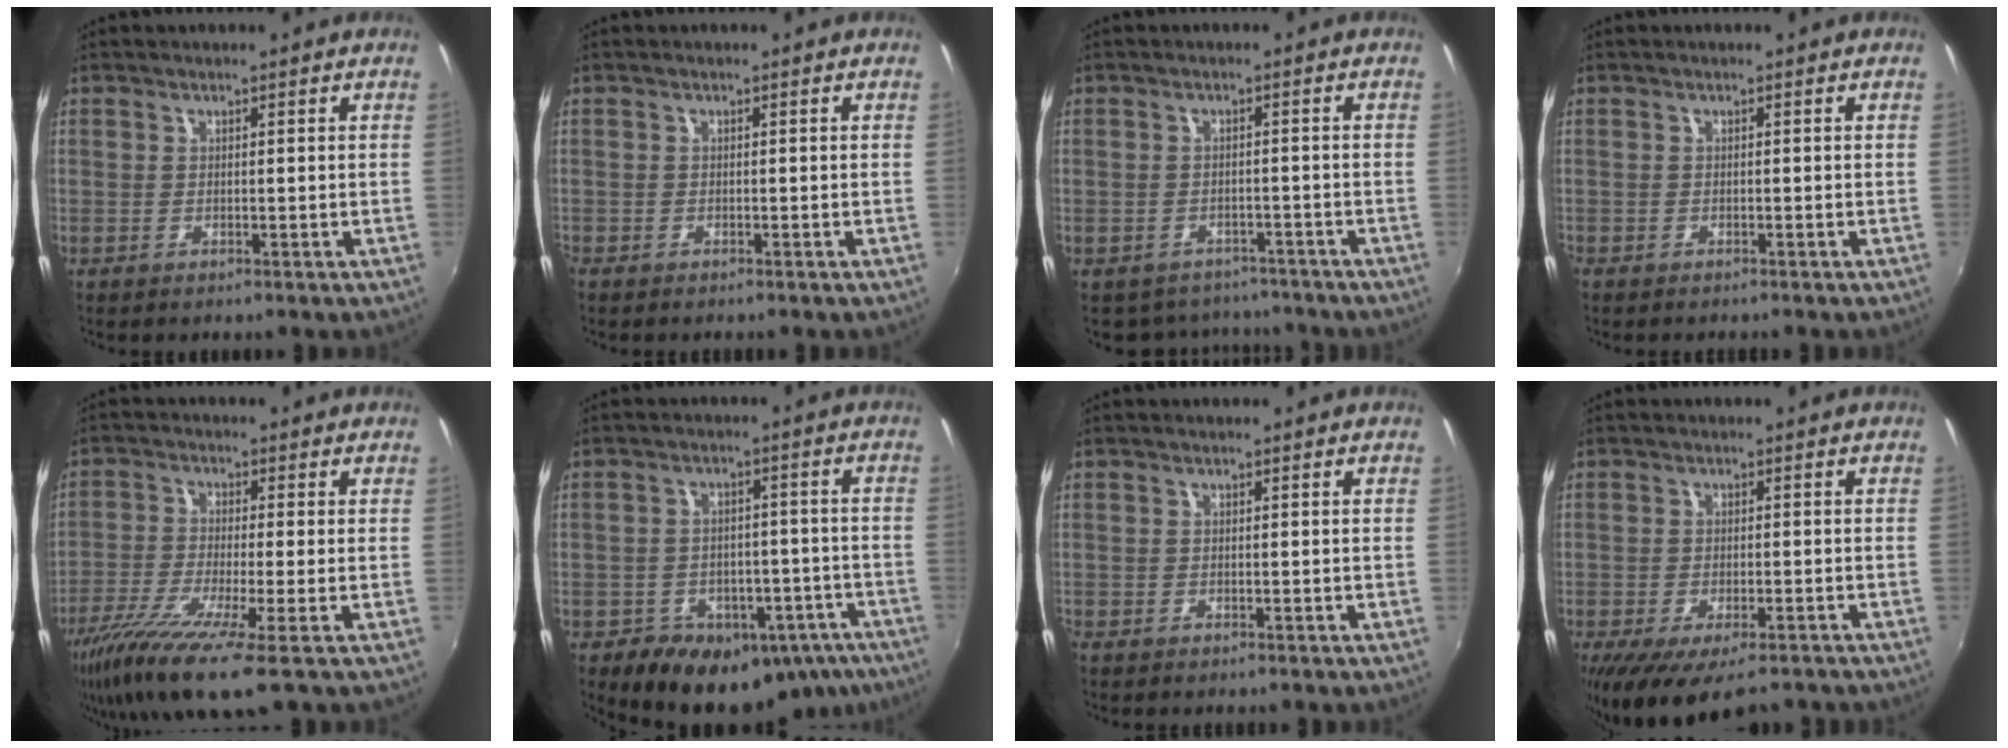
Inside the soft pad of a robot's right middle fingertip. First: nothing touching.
{"total": 1.5, "force": [-1.2, 0.8, 0.5], "torque": [-0.013, -0.004, -0.018]}
{"total": 8.7, "force": [-6.7, 5.1, 2.1], "torque": [-0.059, 0.003, -0.089]}
{"total": 1.3, "force": [-1.1, 0.7, 0.4], "torque": [-0.012, -0.003, -0.016]}
{"total": 12.3, "force": [-7.5, 0.9, 9.6], "torque": [-0.210, -0.045, -0.144]}
{"total": 20.6, "force": [-12.4, 13.7, 9.0], "torque": [-0.181, 0.017, -0.136]}
{"total": 1.5, "force": [-1.2, 0.8, 0.5], "torque": [-0.013, -0.004, -0.018]}
{"total": 13.1, "force": [-9.5, 4.9, 7.5], "torque": [-0.152, -0.046, -0.144]}